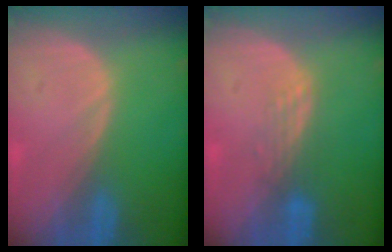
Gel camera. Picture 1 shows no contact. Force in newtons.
{"total": 3.0, "press": 2.5, "slide": 1.7}